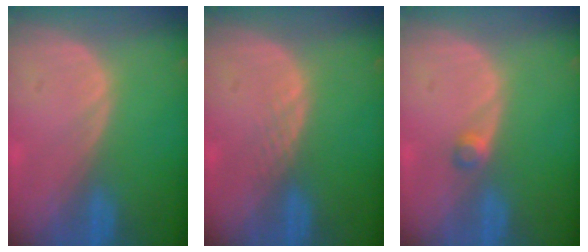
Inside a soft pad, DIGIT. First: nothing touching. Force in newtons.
{"total": 1.3, "press": 1.2, "slide": 0.1}
{"total": 1.6, "press": 1.4, "slide": 0.8}